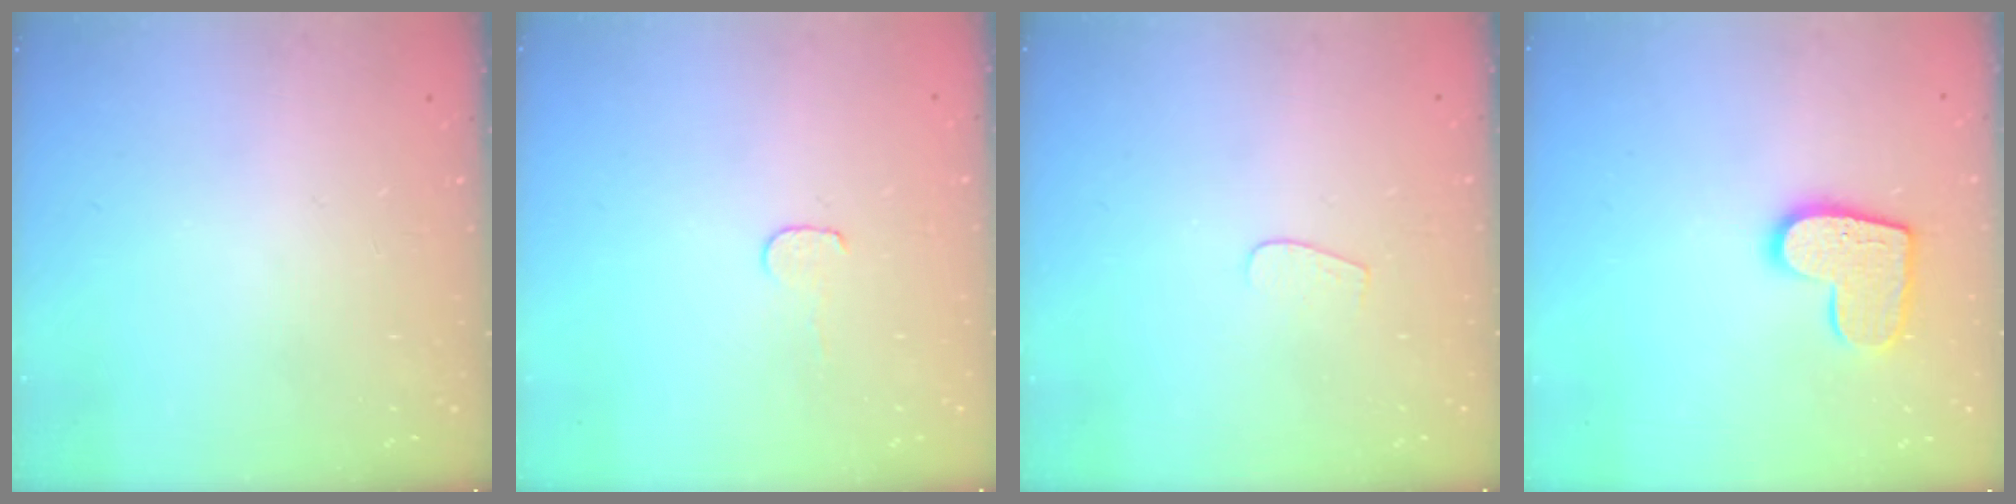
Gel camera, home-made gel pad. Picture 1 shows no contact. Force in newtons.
{"total": 3.5, "press": 3.5, "slide": 0.4}
{"total": 3.4, "press": 3.4, "slide": 0.3}
{"total": 12.7, "press": 12.6, "slide": 0.8}